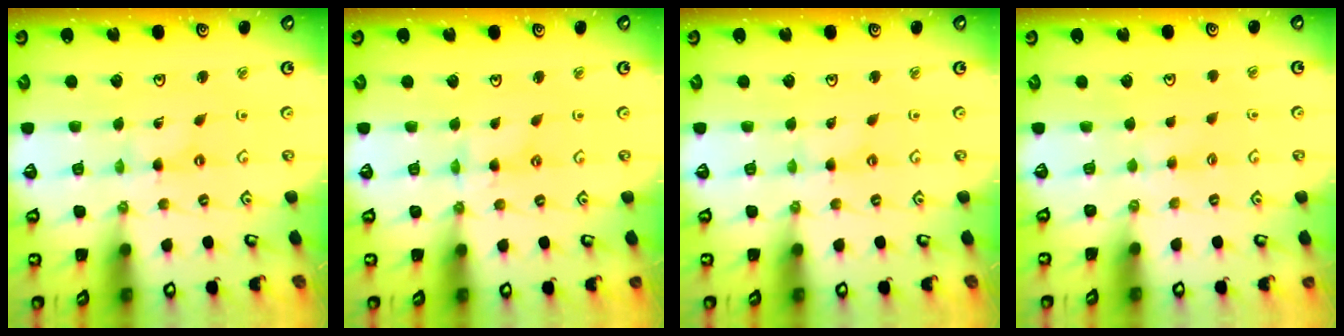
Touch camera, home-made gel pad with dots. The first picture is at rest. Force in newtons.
{"total": 2.9, "press": 2.9, "slide": 0.4}
{"total": 0.8, "press": 0.7, "slide": 0.3}
{"total": 3.3, "press": 3.3, "slide": 0.4}